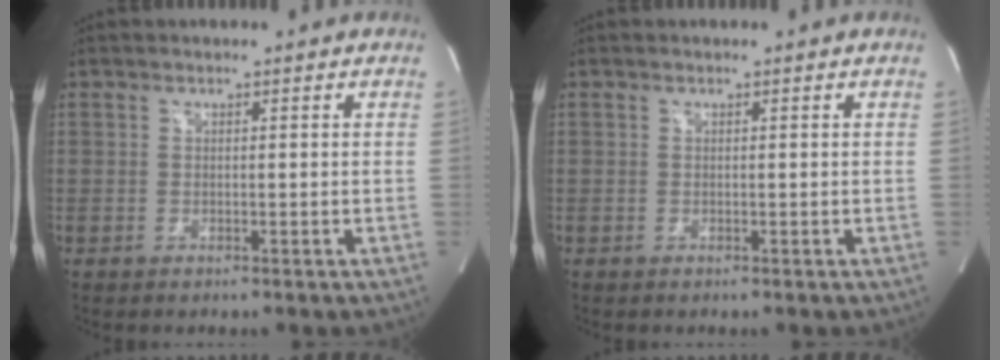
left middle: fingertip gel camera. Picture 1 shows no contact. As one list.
[{"total": 0.0}]